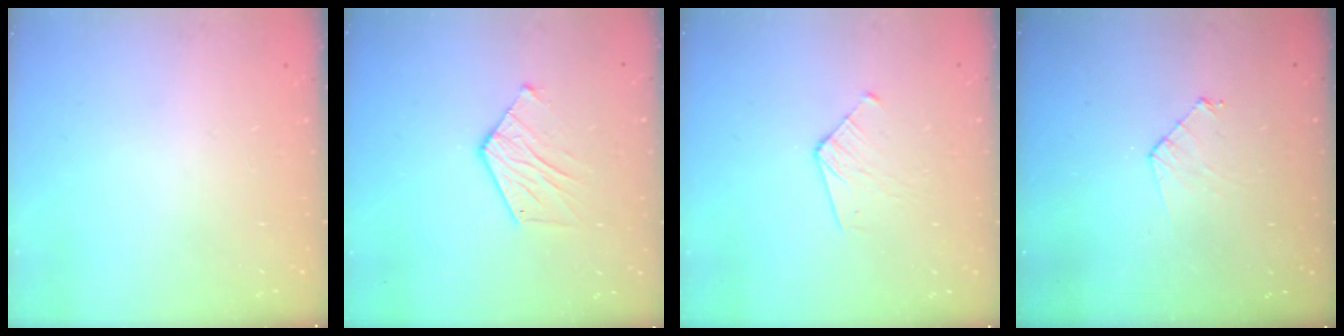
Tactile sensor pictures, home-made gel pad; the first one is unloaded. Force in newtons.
{"total": 9.6, "press": 9.6, "slide": 0.7}
{"total": 5.7, "press": 5.7, "slide": 0.4}
{"total": 6.7, "press": 6.7, "slide": 0.5}